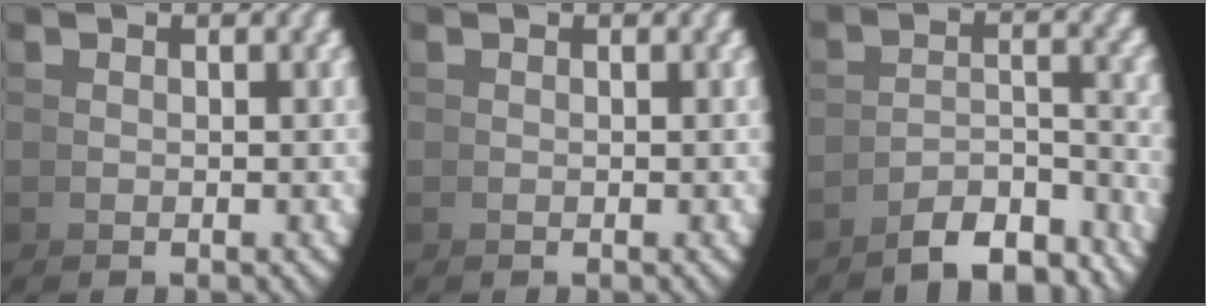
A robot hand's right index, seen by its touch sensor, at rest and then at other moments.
{"total": 0.0}
{"total": 6.7, "force": [-5.8, 1.1, 3.0], "torque": [-0.031, -0.012, -0.087]}